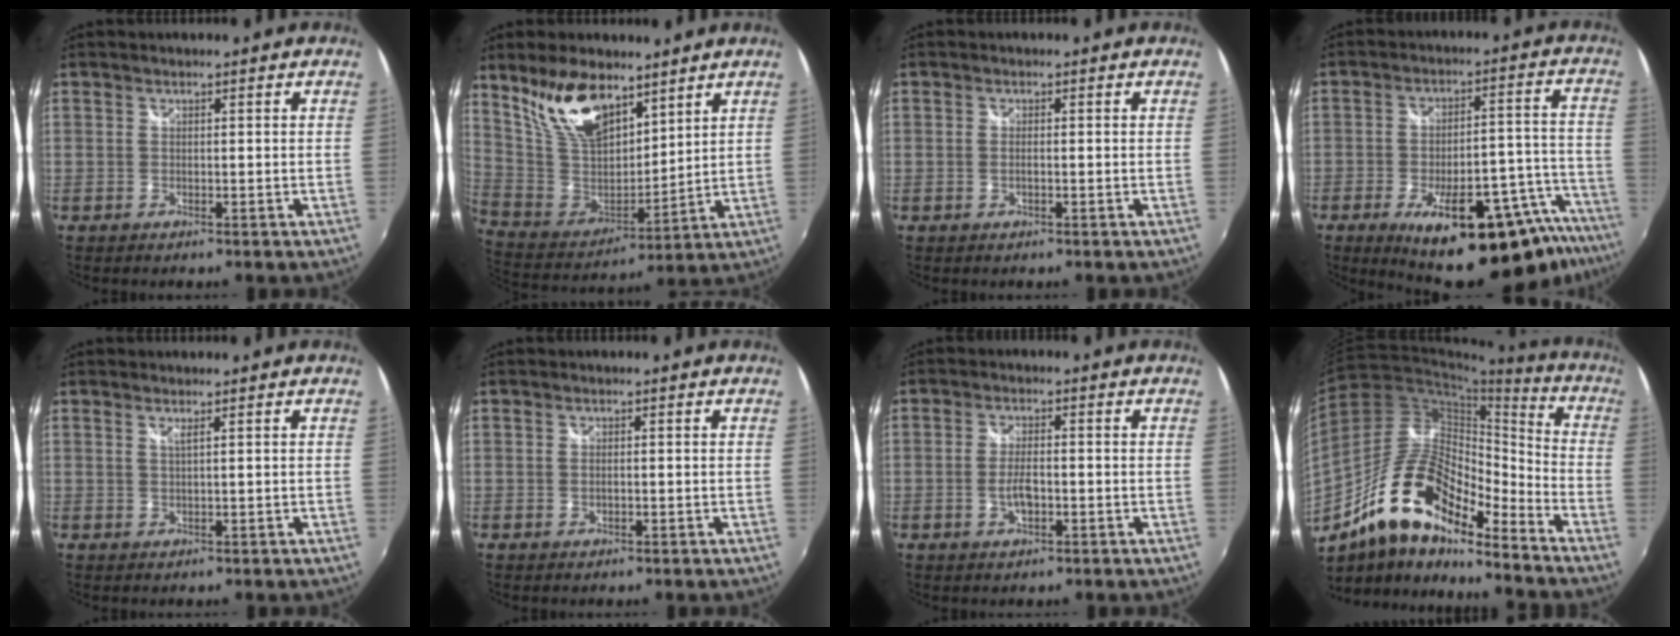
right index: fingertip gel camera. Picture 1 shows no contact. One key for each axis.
{"total": 16.4, "fx": 10.8, "fy": 7.8, "fz": 9.5, "tx": -0.193, "ty": 0.011, "tz": 0.222}
{"total": 0.9, "fx": -0.2, "fy": 0.3, "fz": 0.8, "tx": -0.018, "ty": 0.000, "tz": -0.006}
{"total": 25.2, "fx": -18.1, "fy": 7.1, "fz": 16.0, "tx": -0.205, "ty": -0.006, "tz": -0.235}
{"total": 0.7, "fx": 0.5, "fy": -0.2, "fz": 0.5, "tx": -0.008, "ty": -0.001, "tz": 0.009}
{"total": 0.8, "fx": -0.2, "fy": 0.5, "fz": 0.6, "tx": -0.014, "ty": 0.000, "tz": -0.004}
{"total": 4.0, "fx": -1.2, "fy": 1.8, "fz": 3.4, "tx": -0.068, "ty": 0.000, "tz": -0.022}
{"total": 20.1, "fx": -13.7, "fy": 7.3, "fz": 12.9, "tx": -0.233, "ty": -0.004, "tz": -0.261}